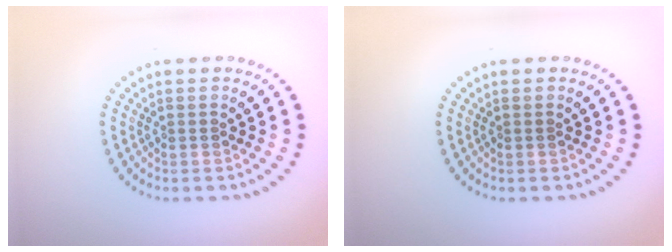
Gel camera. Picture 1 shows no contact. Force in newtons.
{"total": 0.0}